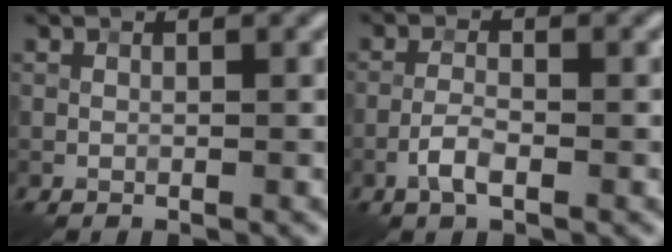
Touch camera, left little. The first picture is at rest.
{"total": 2.2, "force": [-1.1, 0.7, 1.8], "torque": [-0.037, 0.004, -0.027]}